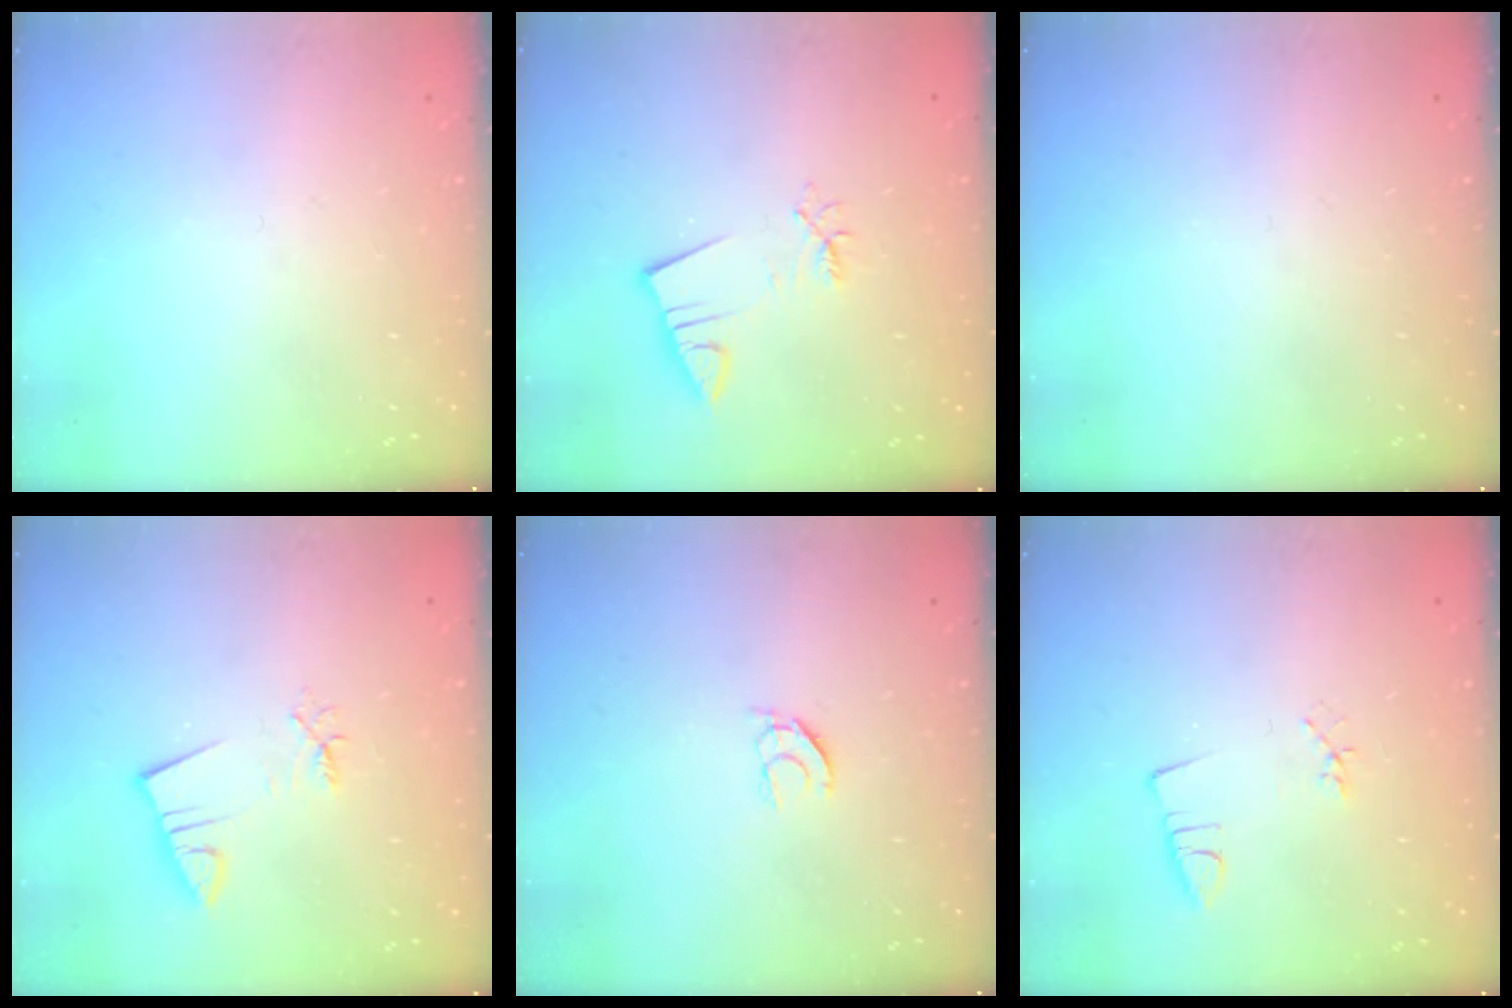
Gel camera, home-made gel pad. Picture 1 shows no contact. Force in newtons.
{"total": 3.6, "press": 3.5, "slide": 0.5}
{"total": 0.0}
{"total": 2.7, "press": 2.7, "slide": 0.4}
{"total": 5.5, "press": 5.5, "slide": 0.3}
{"total": 2.2, "press": 1.7, "slide": 1.4}